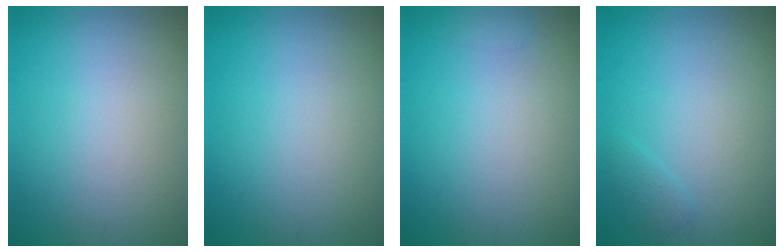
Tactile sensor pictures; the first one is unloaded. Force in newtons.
{"total": 0.0}
{"total": 0.6, "press": 0.6, "slide": 0.1}
{"total": 0.9, "press": 0.9, "slide": 0.1}